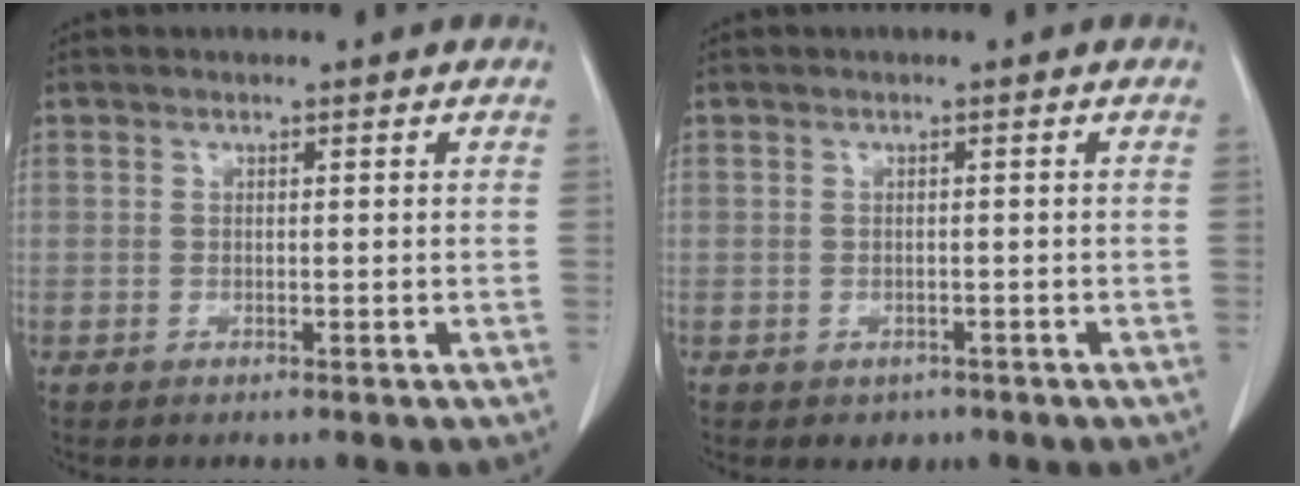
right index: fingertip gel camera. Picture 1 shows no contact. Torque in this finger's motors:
{"motor_torque": [-0.03, -0.01, -0.11, -0.02]}